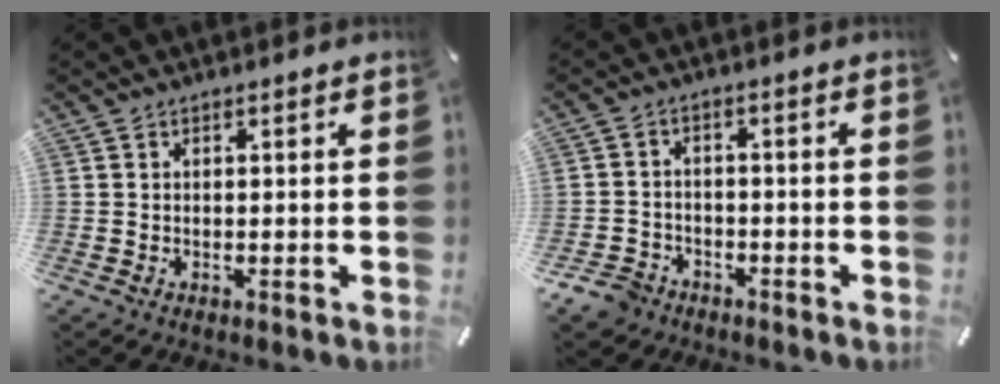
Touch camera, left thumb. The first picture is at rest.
{"total": 5.1, "force": [-3.7, 3.3, 1.3], "torque": [-0.038, 0.017, -0.074]}